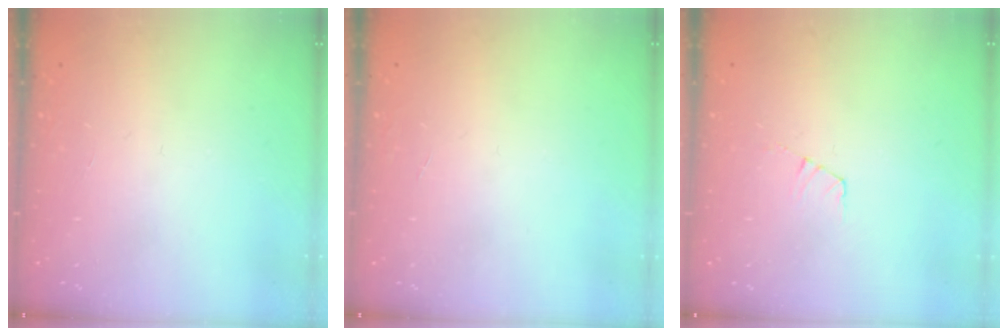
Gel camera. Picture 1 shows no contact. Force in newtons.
{"total": 0.0}
{"total": 3.2, "press": 3.2, "slide": 0.2}